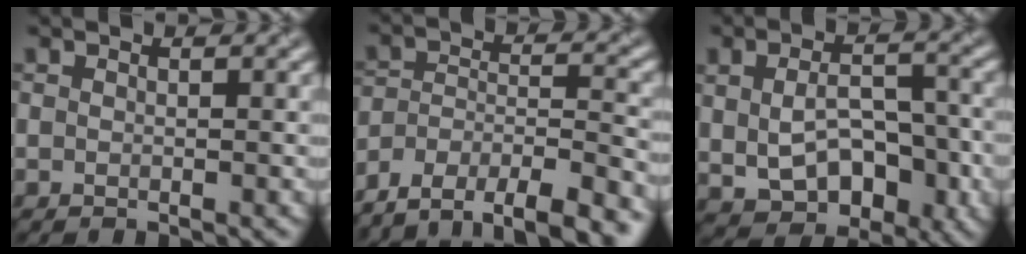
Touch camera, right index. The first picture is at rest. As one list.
[{"total": 10.5, "force": [-8.8, 3.9, 4.3], "torque": [-0.067, 0.000, -0.133]}, {"total": 6.6, "force": [-1.0, 4.3, 4.9], "torque": [-0.088, -0.017, 0.000]}]